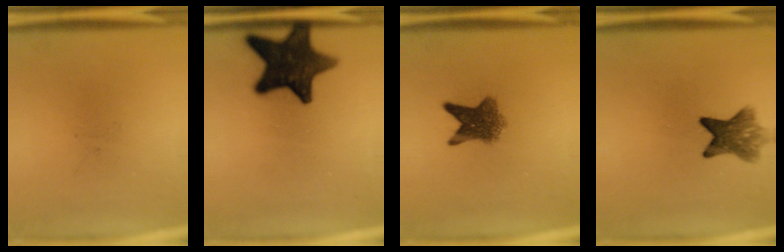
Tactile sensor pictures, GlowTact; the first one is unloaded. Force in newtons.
{"total": 15.1}
{"total": 6.4}
{"total": 6.5}